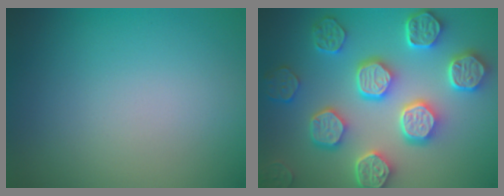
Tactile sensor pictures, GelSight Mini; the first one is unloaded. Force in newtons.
{"total": 8.0, "press": 6.5, "slide": 4.7}